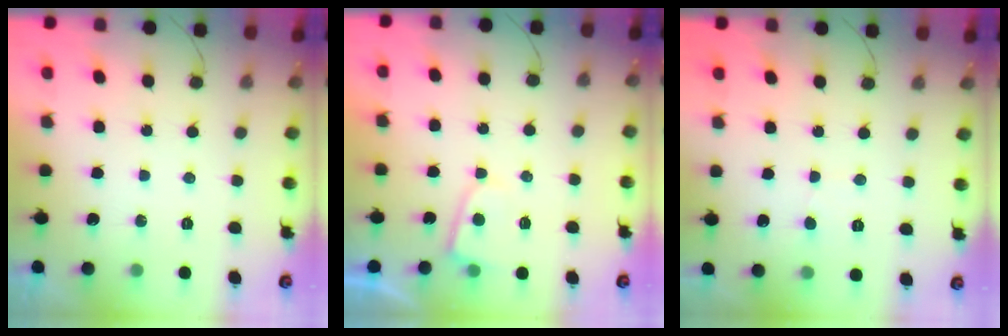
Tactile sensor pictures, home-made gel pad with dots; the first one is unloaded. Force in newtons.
{"total": 3.0, "press": 2.9, "slide": 0.3}
{"total": 2.1, "press": 2.1, "slide": 0.2}